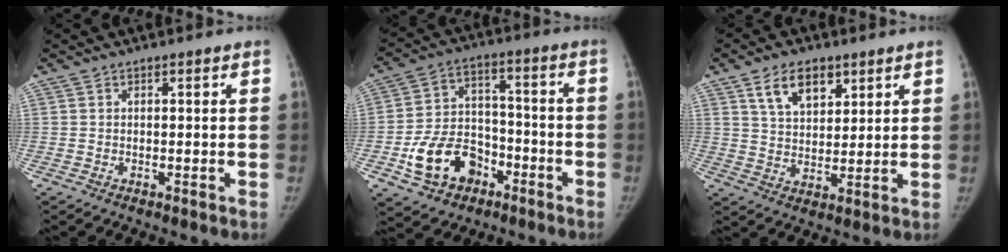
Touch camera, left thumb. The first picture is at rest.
{"total": 13.7, "force": [-6.3, 9.9, 7.1], "torque": [-0.099, 0.049, -0.104]}
{"total": 8.8, "force": [4.9, 5.2, 5.2], "torque": [-0.063, -0.028, 0.089]}